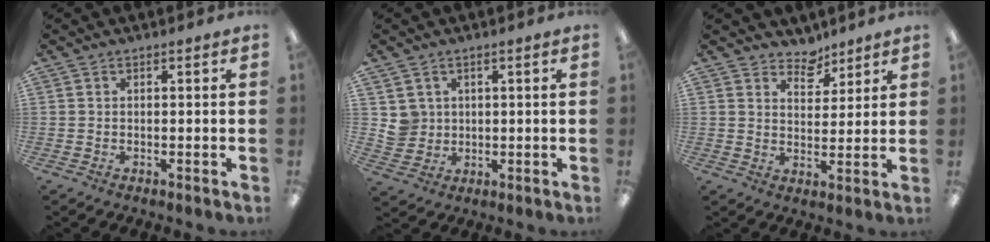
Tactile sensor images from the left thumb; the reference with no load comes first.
{"total": 4.6, "force": [1.8, 4.2, 0.3], "torque": [-0.006, -0.001, 0.033]}
{"total": 5.6, "force": [4.7, 2.9, 1.0], "torque": [-0.005, -0.033, 0.082]}